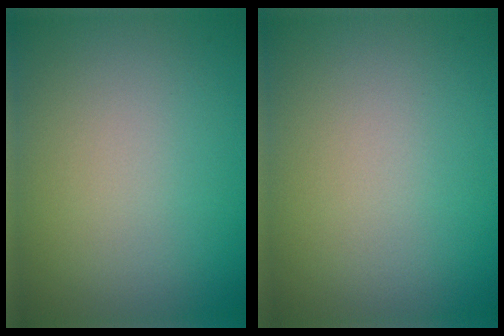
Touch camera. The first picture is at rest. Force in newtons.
{"total": 0.0}